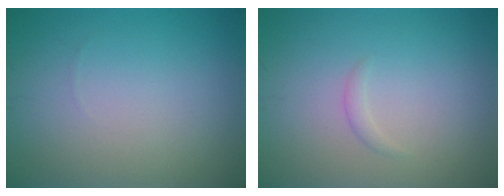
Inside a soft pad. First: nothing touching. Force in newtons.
{"total": 0.7, "press": 0.7, "slide": 0.0}